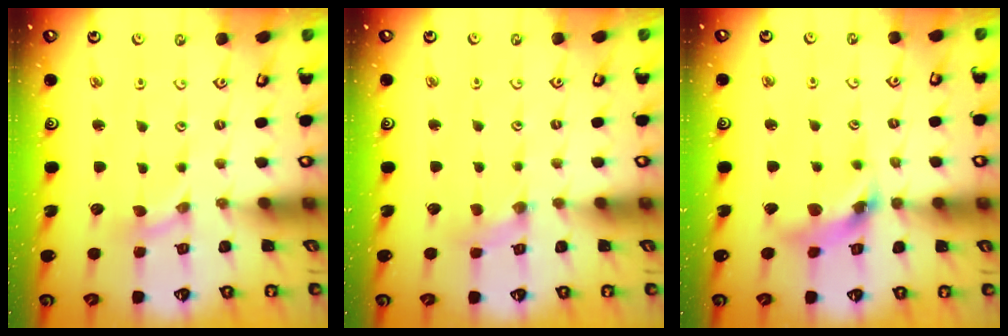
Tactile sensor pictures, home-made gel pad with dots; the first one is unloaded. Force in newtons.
{"total": 0.0}
{"total": 12.1, "press": 12.1, "slide": 1.4}